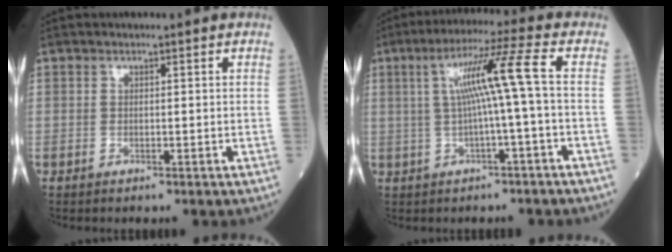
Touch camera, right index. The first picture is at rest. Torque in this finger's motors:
{"motor_torque": [1.23, 0.21, 0.65, 0.19]}